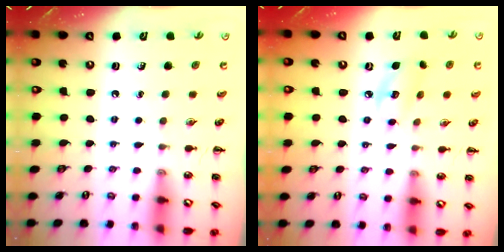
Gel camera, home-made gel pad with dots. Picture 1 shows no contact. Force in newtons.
{"total": 6.7, "press": 6.7, "slide": 1.1}